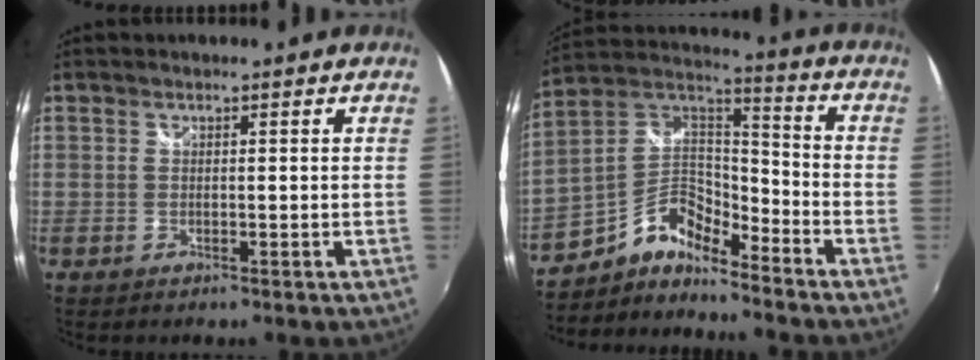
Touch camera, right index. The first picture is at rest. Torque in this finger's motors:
{"motor_torque": [0.59, -0.58, 0.25, 0.05]}